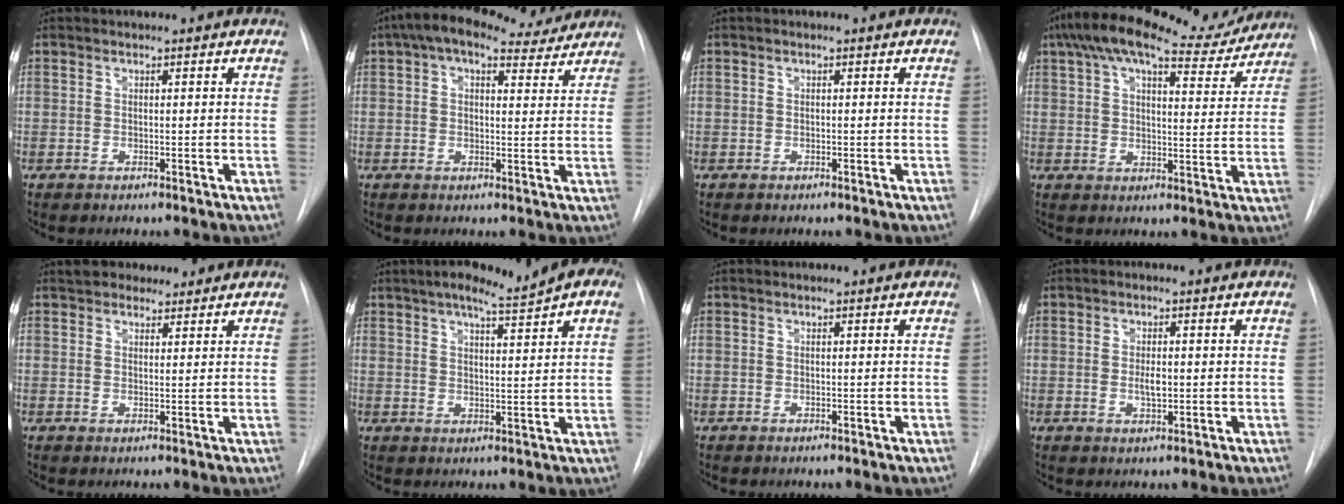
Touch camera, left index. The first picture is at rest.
{"total": 11.1, "force": [8.8, 3.9, 5.5], "torque": [-0.083, 0.040, 0.117]}
{"total": 0.0}
{"total": 17.7, "force": [15.2, 4.2, 8.1], "torque": [-0.131, 0.030, 0.207]}
{"total": 5.1, "force": [4.4, 2.3, 1.3], "torque": [-0.009, 0.022, 0.070]}
{"total": 10.3, "force": [7.3, 1.2, 7.2], "torque": [-0.101, 0.019, 0.092]}
{"total": 0.0}
{"total": 2.4, "force": [-0.1, 0.9, 2.2], "torque": [-0.042, -0.001, 0.000]}